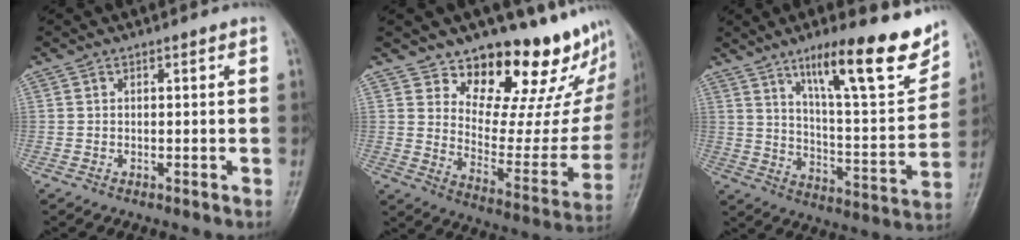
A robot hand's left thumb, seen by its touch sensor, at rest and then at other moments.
{"total": 22.4, "force": [17.5, 9.3, 10.4], "torque": [-0.091, -0.134, 0.236]}
{"total": 19.5, "force": [12.6, 4.2, 14.2], "torque": [-0.177, -0.067, 0.201]}